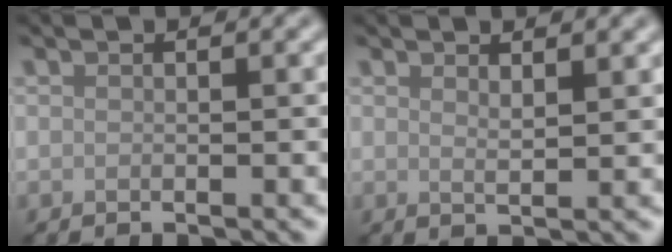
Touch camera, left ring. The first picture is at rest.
{"total": 1.5, "force": [1.1, 0.3, 0.9], "torque": [-0.014, -0.003, 0.019]}